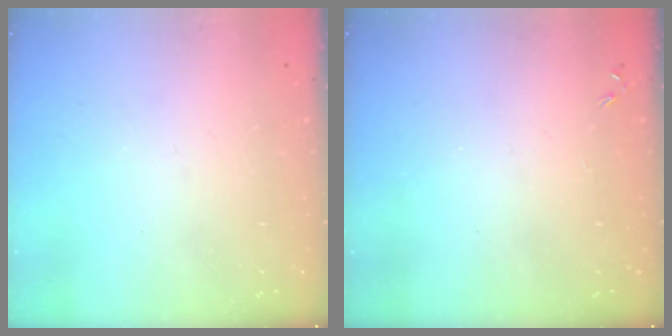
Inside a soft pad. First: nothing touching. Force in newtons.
{"total": 0.0}